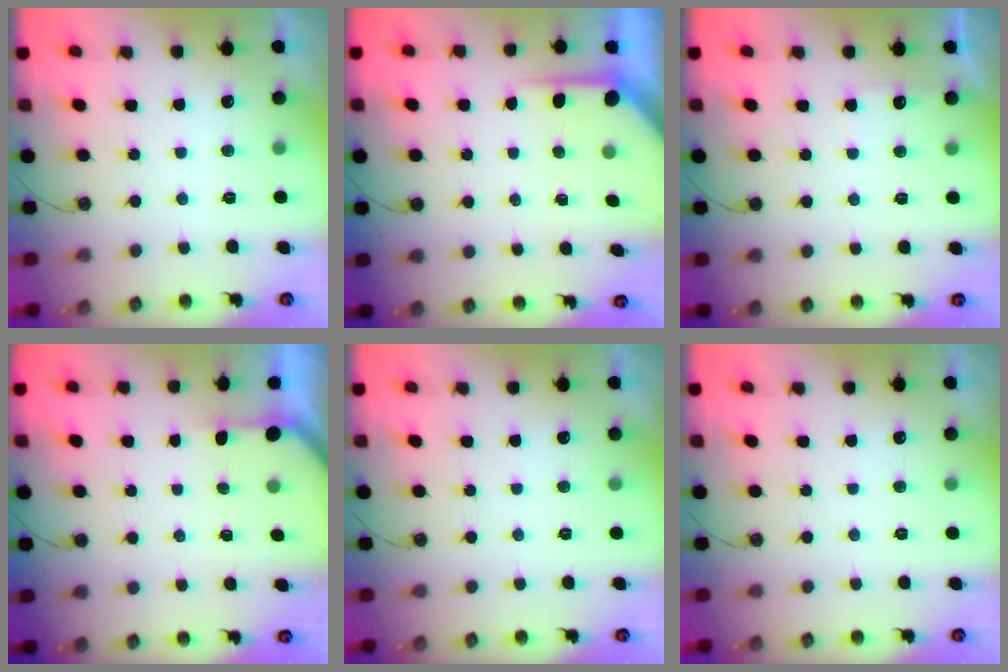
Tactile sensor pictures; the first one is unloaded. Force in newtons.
{"total": 5.0, "press": 4.9, "slide": 0.4}
{"total": 2.8, "press": 2.7, "slide": 0.4}
{"total": 1.2, "press": 1.2, "slide": 0.1}
{"total": 0.0}
{"total": 0.0}